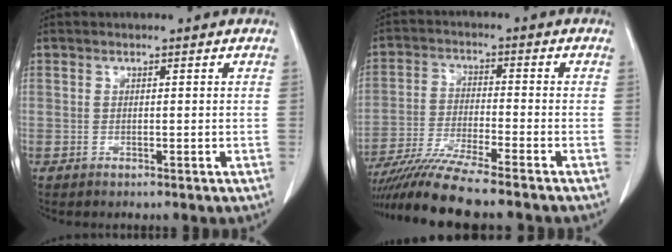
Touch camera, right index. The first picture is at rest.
{"total": 11.3, "force": [-9.5, -0.8, 6.0], "torque": [-0.102, -0.027, -0.163]}